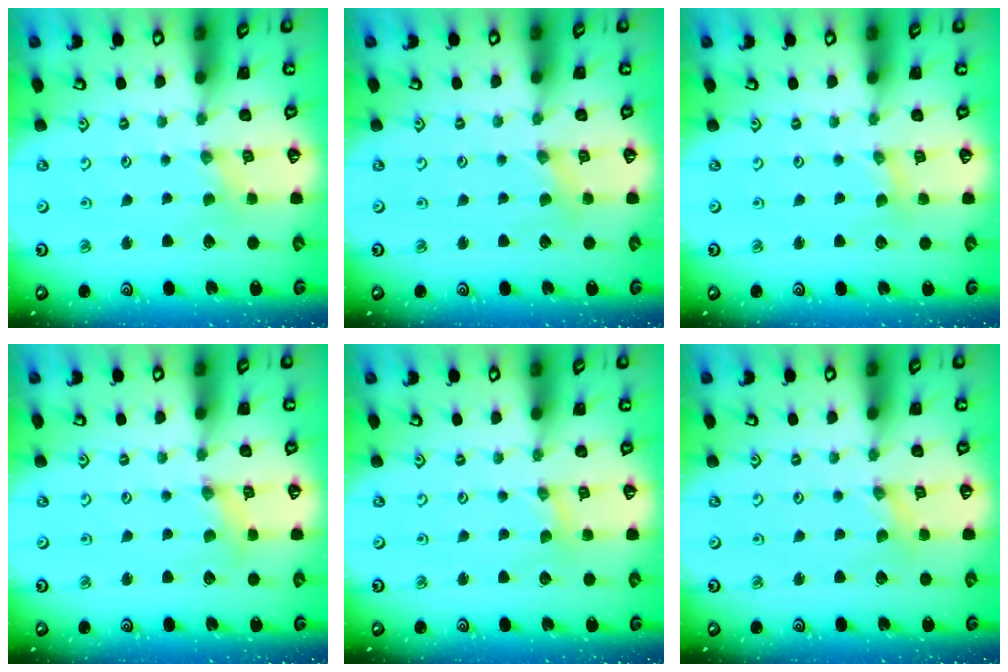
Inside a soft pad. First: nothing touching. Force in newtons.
{"total": 2.5, "press": 2.4, "slide": 0.6}
{"total": 1.4, "press": 1.4, "slide": 0.2}
{"total": 2.4, "press": 2.4, "slide": 0.3}
{"total": 0.7, "press": 0.6, "slide": 0.2}
{"total": 0.0}